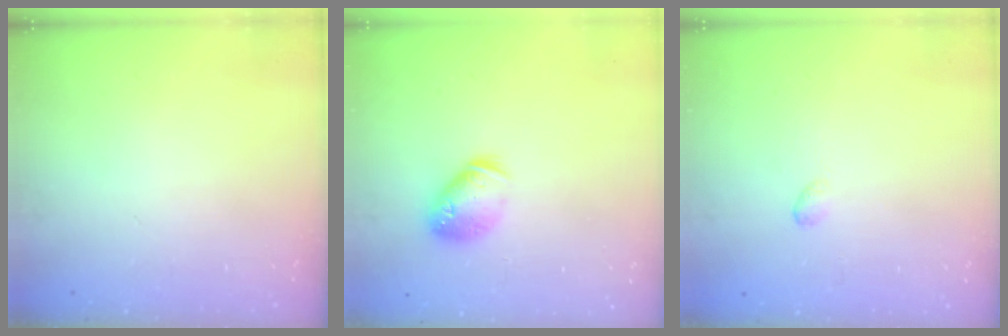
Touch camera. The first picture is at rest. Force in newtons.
{"total": 10.5, "press": 10.4, "slide": 1.5}
{"total": 2.7, "press": 2.7, "slide": 0.5}